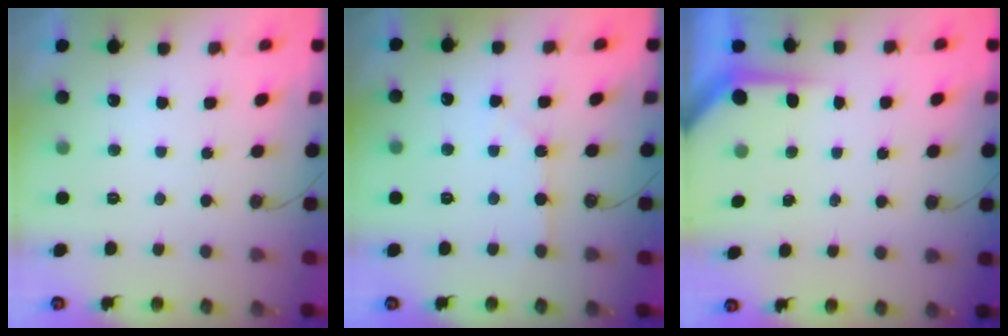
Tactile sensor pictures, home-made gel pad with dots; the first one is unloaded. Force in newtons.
{"total": 3.5, "press": 3.5, "slide": 0.4}
{"total": 3.5, "press": 3.5, "slide": 0.4}